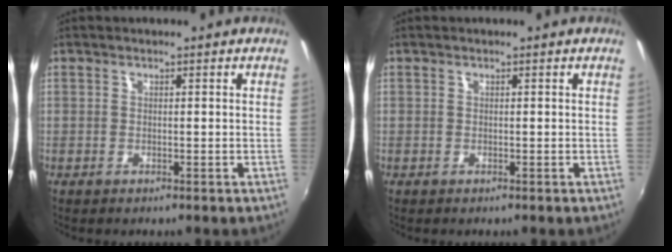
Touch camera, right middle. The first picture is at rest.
{"total": 0.0}